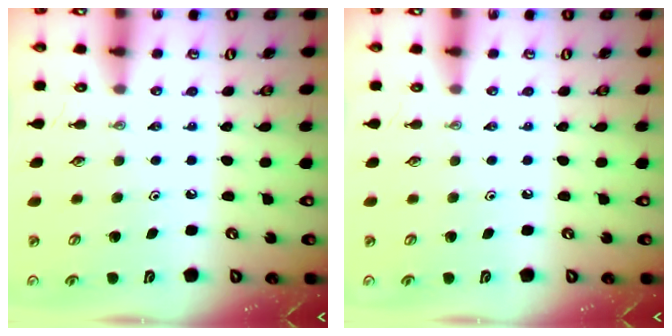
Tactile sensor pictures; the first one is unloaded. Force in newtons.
{"total": 0.0}